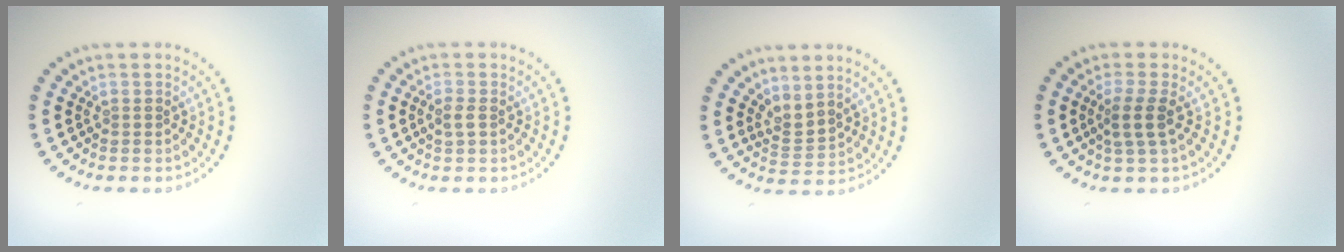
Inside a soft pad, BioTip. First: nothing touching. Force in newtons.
{"total": 1.2, "press": 1.2, "slide": 0.2}
{"total": 2.1, "press": 1.4, "slide": 1.6}
{"total": 2.3, "press": 1.8, "slide": 1.3}